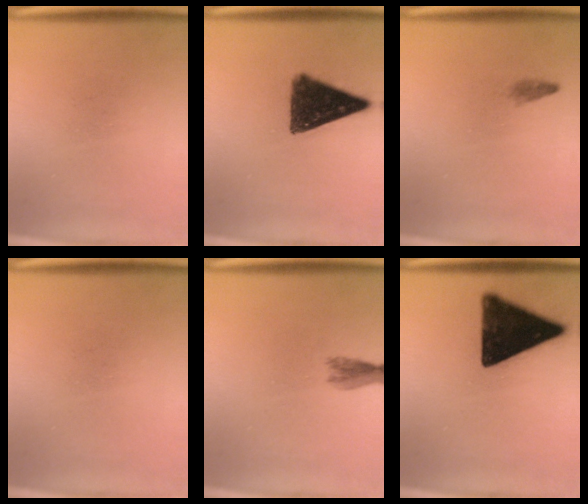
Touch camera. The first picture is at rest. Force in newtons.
{"total": 12.4}
{"total": 0.8}
{"total": 0.0}
{"total": 2.3}
{"total": 16.3}